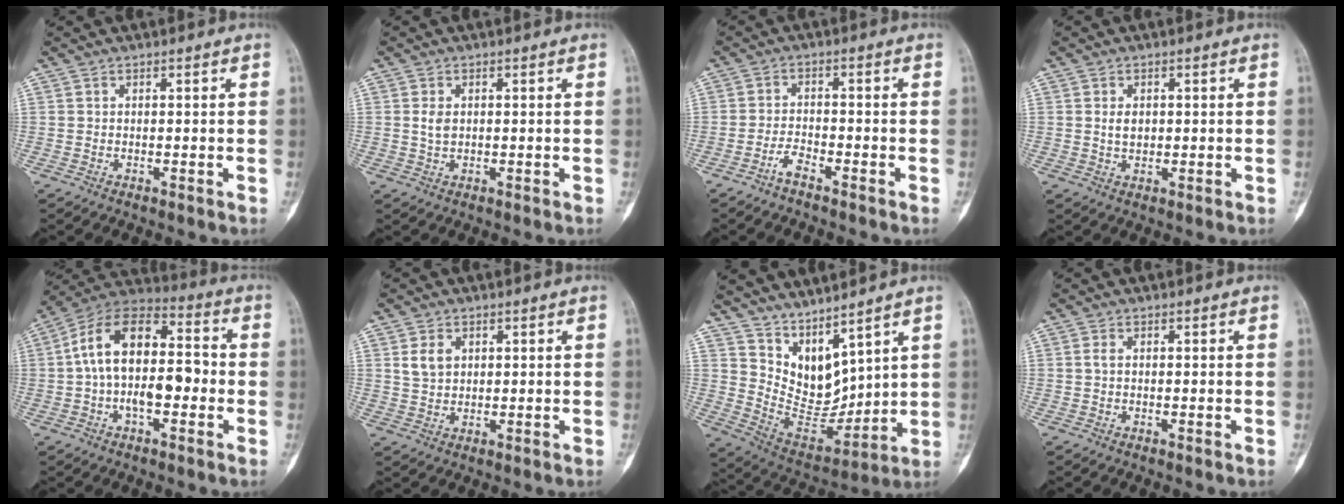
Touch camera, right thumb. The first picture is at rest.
{"total": 2.3, "force": [0.4, 1.5, 1.7], "torque": [-0.031, 0.000, 0.010]}
{"total": 2.9, "force": [-2.3, 0.6, 1.5], "torque": [-0.036, 0.018, -0.048]}
{"total": 2.5, "force": [0.4, 1.7, 1.8], "torque": [-0.021, -0.002, 0.009]}
{"total": 15.8, "force": [-1.0, 8.7, 13.1], "torque": [-0.214, 0.050, -0.030]}
{"total": 3.9, "force": [1.3, 2.9, 2.3], "torque": [-0.034, -0.003, 0.030]}
{"total": 10.5, "force": [8.3, 4.1, 4.9], "torque": [-0.058, -0.065, 0.181]}
{"total": 0.8, "force": [0.0, 0.4, 0.7], "torque": [-0.017, 0.000, -0.002]}